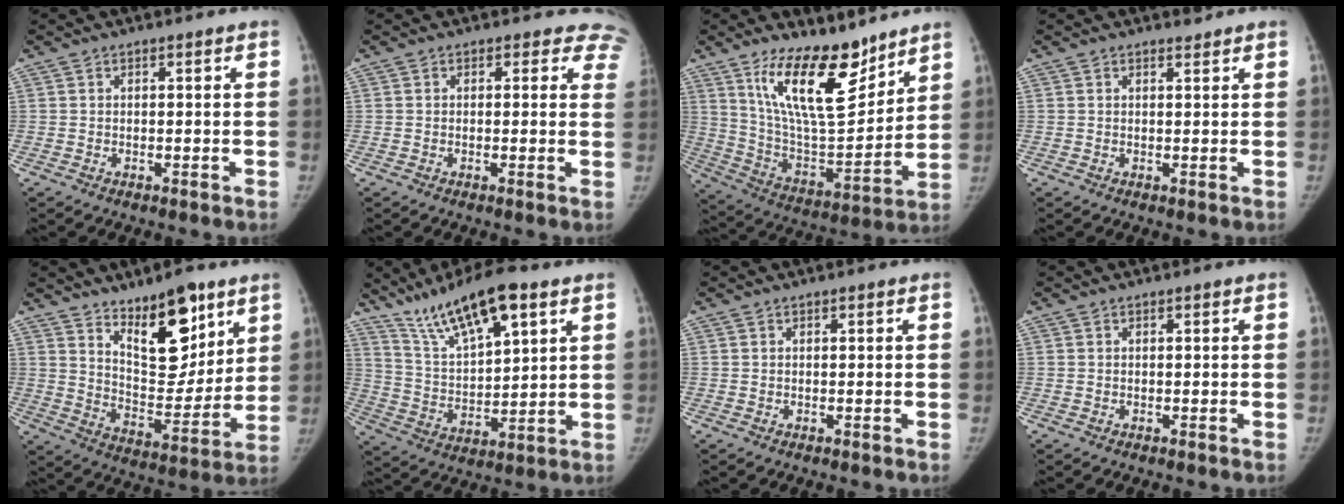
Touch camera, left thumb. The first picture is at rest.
{"total": 6.1, "force": [5.1, 3.4, 0.2], "torque": [0.055, -0.013, 0.019]}
{"total": 18.7, "force": [12.5, 6.9, 12.1], "torque": [-0.163, -0.090, 0.230]}
{"total": 1.0, "force": [1.0, 0.2, 0.1], "torque": [-0.002, -0.010, 0.014]}
{"total": 16.6, "force": [10.0, 7.3, 11.0], "torque": [-0.113, -0.077, 0.173]}
{"total": 15.7, "force": [10.0, 4.6, 11.1], "torque": [-0.178, -0.035, 0.190]}
{"total": 0.0}
{"total": 0.0}